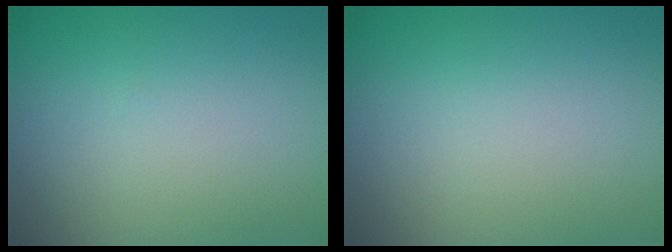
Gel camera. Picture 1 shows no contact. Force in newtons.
{"total": 0.0}